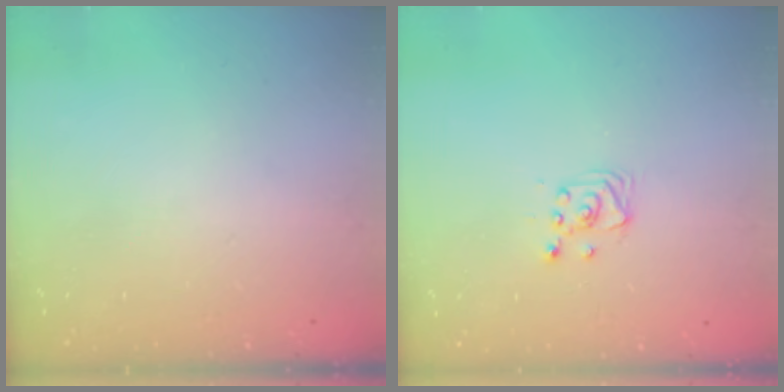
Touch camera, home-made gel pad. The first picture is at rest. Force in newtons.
{"total": 2.9, "press": 2.9, "slide": 0.4}